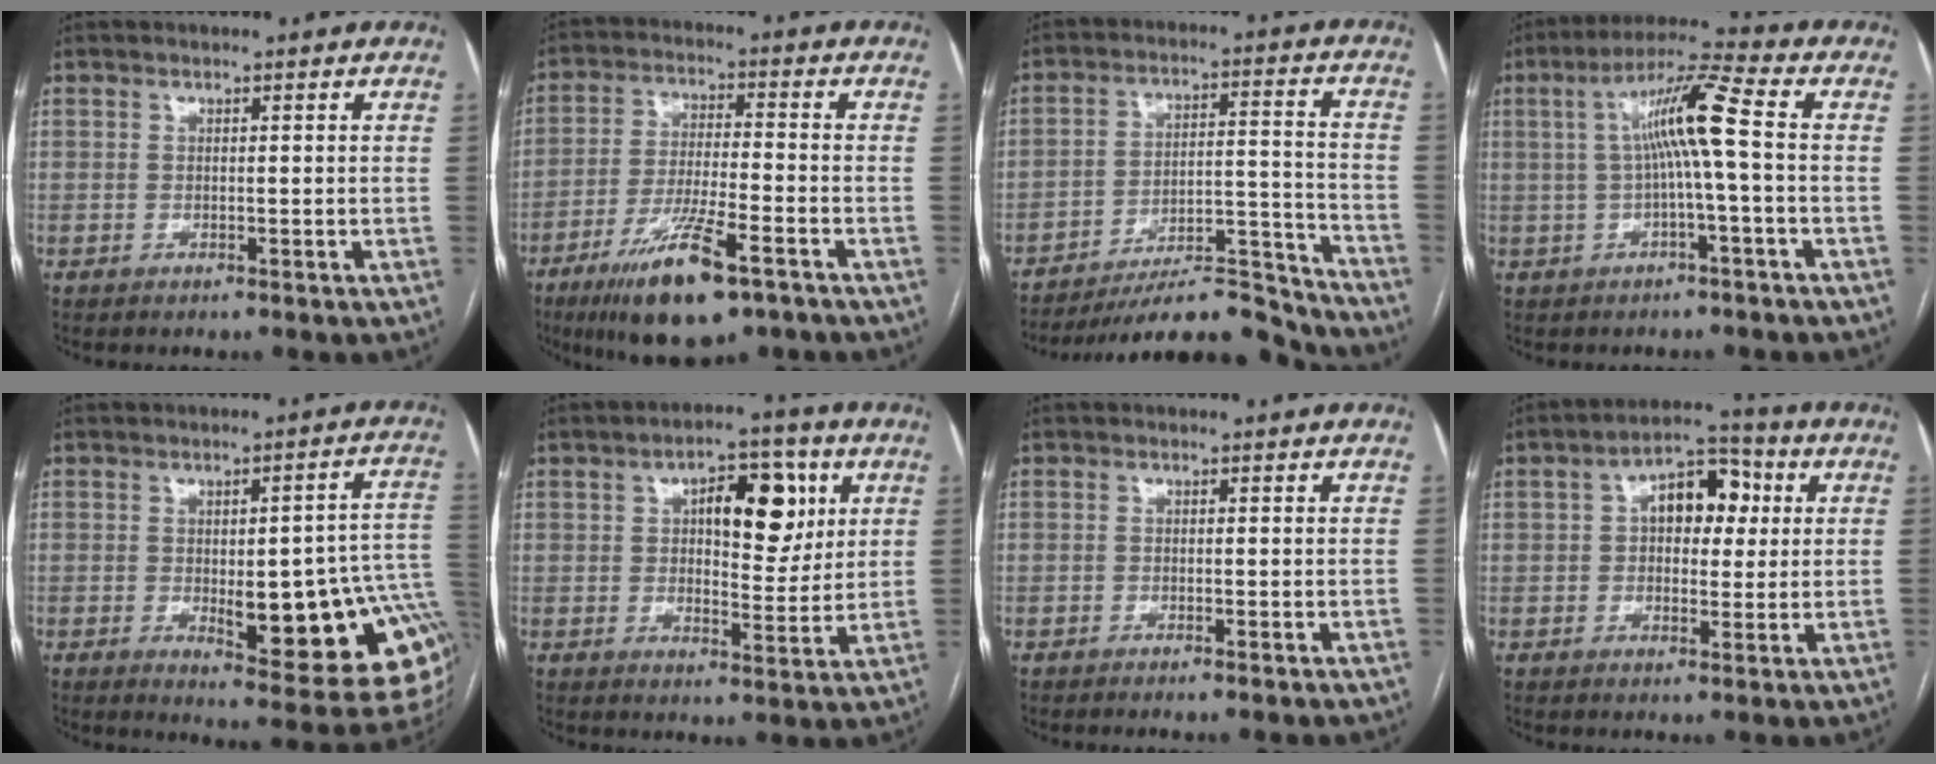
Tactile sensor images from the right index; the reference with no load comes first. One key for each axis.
{"total": 13.6, "fx": -8.0, "fy": 2.5, "fz": 10.8, "tx": -0.203, "ty": -0.024, "tz": -0.132}
{"total": 16.9, "fx": -16.1, "fy": 2.1, "fz": 4.8, "tx": -0.053, "ty": 0.035, "tz": -0.245}
{"total": 8.7, "fx": 0.3, "fy": -0.4, "fz": 8.7, "tx": -0.158, "ty": 0.025, "tz": 0.005}
{"total": 18.9, "fx": -2.9, "fy": 5.3, "fz": 17.9, "tx": -0.134, "ty": 0.020, "tz": -0.012}
{"total": 10.5, "fx": 3.4, "fy": 4.5, "fz": 8.9, "tx": -0.124, "ty": 0.018, "tz": 0.052}
{"total": 1.0, "fx": -0.7, "fy": -0.2, "fz": 0.7, "tx": -0.014, "ty": 0.000, "tz": -0.010}
{"total": 8.6, "fx": 1.8, "fy": 4.8, "fz": 6.9, "tx": -0.102, "ty": 0.033, "tz": 0.027}